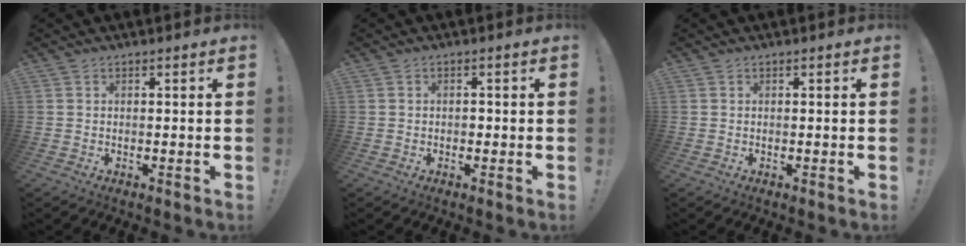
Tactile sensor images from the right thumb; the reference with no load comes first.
{"total": 1.1, "force": [-0.7, 0.7, 0.4], "torque": [-0.013, 0.004, -0.012]}
{"total": 0.0}